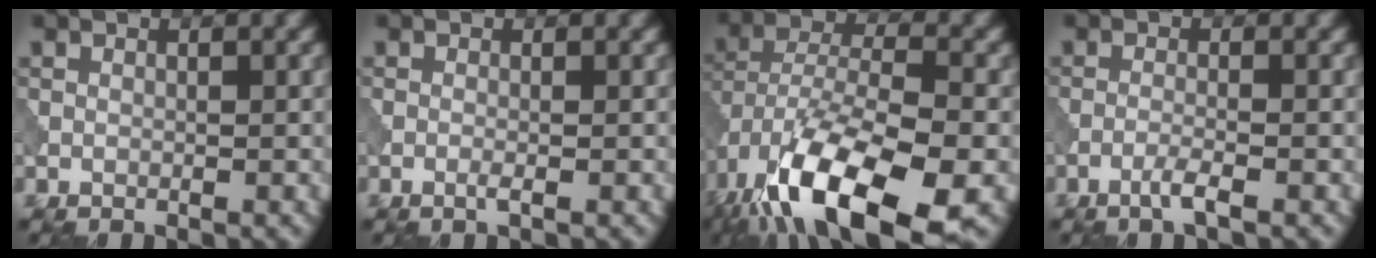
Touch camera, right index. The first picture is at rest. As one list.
[{"total": 0.7, "force": [-0.3, 0.1, 0.7], "torque": [-0.014, -0.002, -0.008]}, {"total": 15.0, "force": [-8.4, 6.0, 10.9], "torque": [-0.221, -0.022, -0.148]}, {"total": 1.8, "force": [-1.0, 0.2, 1.4], "torque": [-0.023, 0.006, -0.028]}]